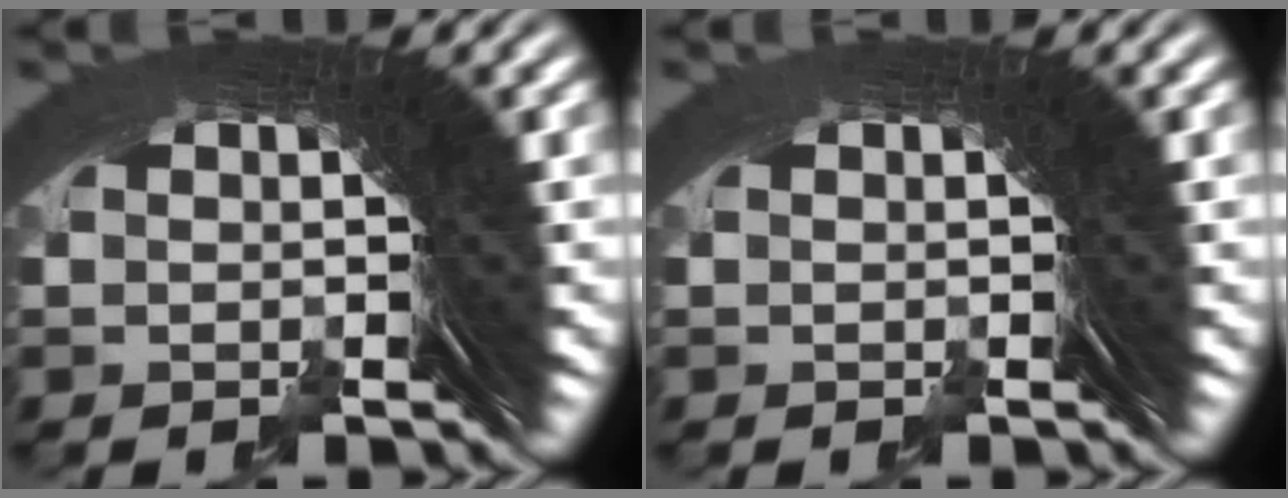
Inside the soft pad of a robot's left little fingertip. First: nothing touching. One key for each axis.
{"total": 0.0}